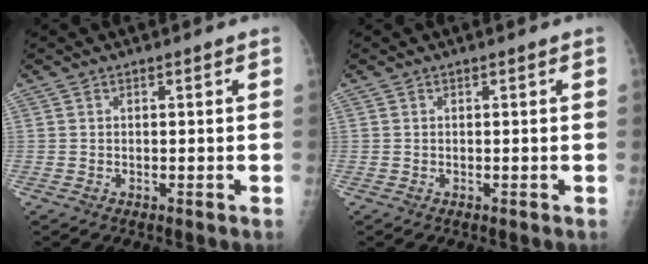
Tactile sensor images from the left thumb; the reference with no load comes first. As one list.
[{"total": 0.0}]